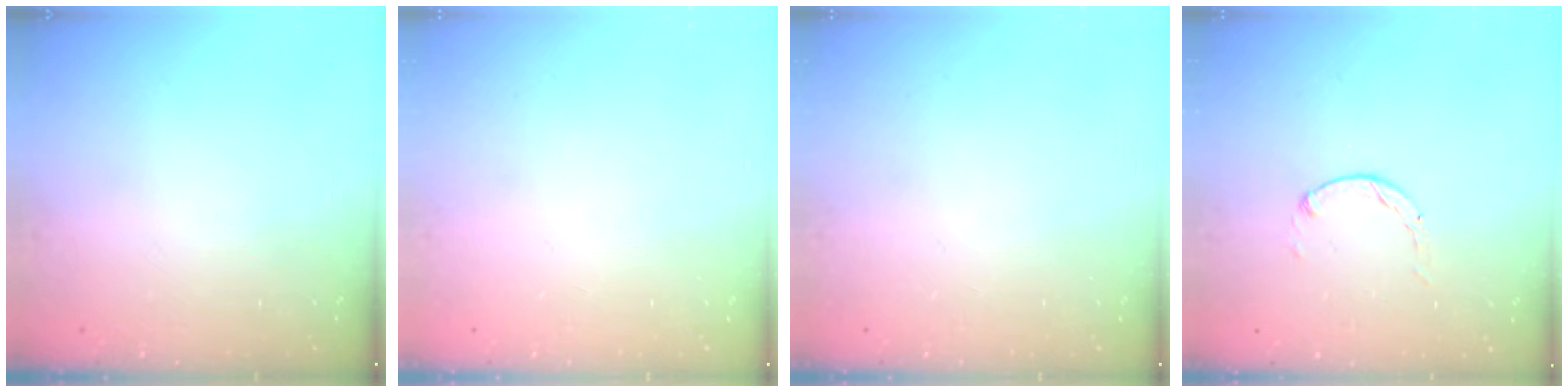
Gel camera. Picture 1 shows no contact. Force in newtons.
{"total": 0.0}
{"total": 0.0}
{"total": 0.7, "press": 0.6, "slide": 0.2}